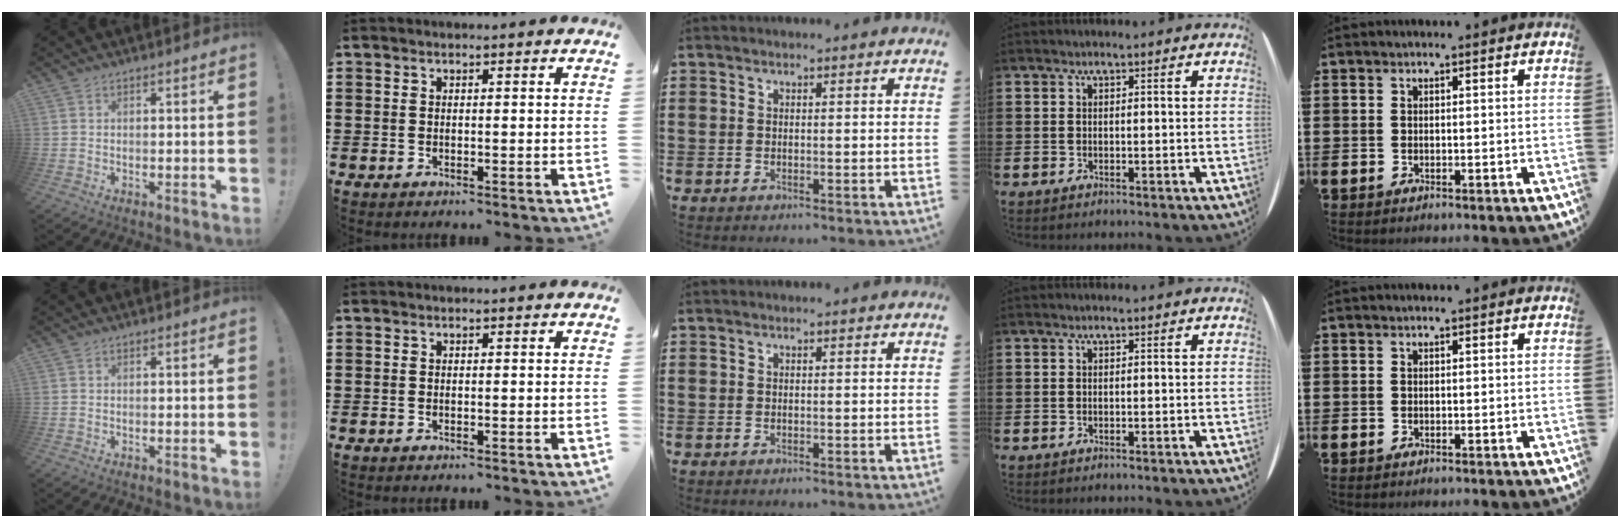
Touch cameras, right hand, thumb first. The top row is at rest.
{}